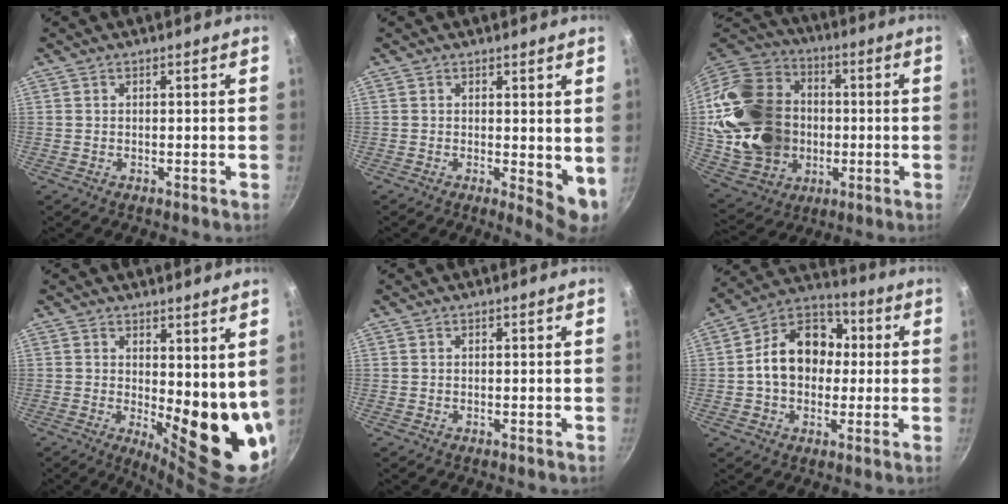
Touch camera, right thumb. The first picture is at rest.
{"total": 5.7, "force": [0.8, 2.3, 5.1], "torque": [-0.060, -0.008, 0.014]}
{"total": 26.3, "force": [-0.5, 21.2, 15.7], "torque": [-0.274, 0.041, 0.010]}
{"total": 13.6, "force": [2.5, 5.3, 12.2], "torque": [-0.132, -0.043, 0.046]}
{"total": 0.0}
{"total": 15.0, "force": [0.6, 11.4, 9.6], "torque": [-0.116, 0.034, -0.010]}